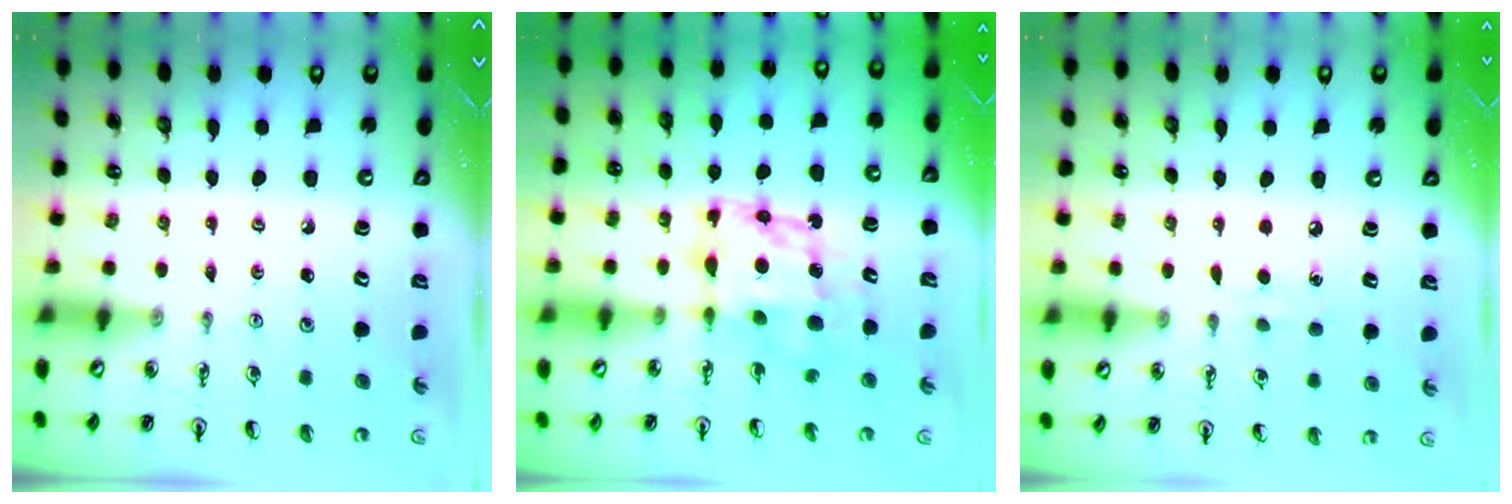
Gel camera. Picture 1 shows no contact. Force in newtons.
{"total": 8.2, "press": 8.1, "slide": 0.7}
{"total": 6.3, "press": 6.2, "slide": 0.8}